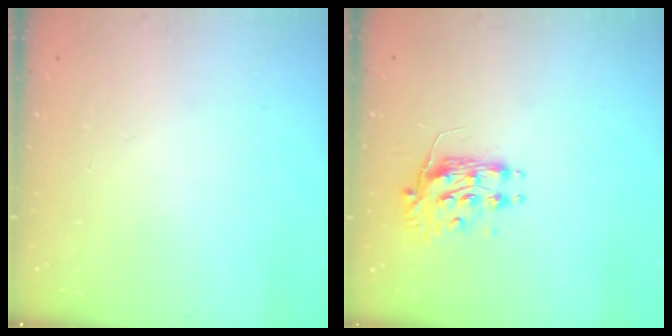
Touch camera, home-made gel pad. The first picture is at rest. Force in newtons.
{"total": 8.5, "press": 8.5, "slide": 0.3}